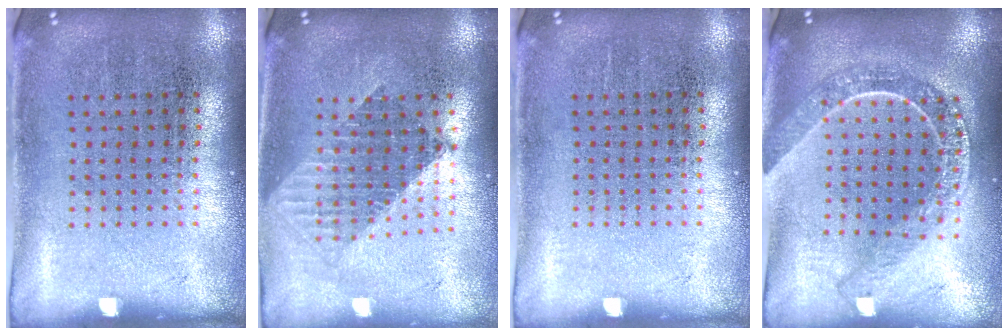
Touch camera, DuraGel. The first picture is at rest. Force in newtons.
{"total": 1.6, "press": 1.3, "slide": 1.0}
{"total": 0.0}
{"total": 2.2, "press": 1.8, "slide": 1.2}